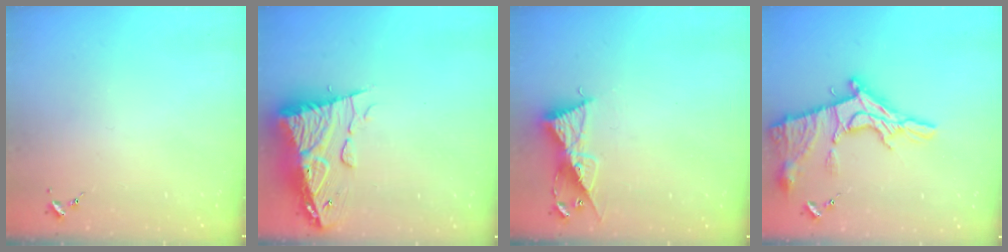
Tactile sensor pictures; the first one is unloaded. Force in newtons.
{"total": 13.2, "press": 13.1, "slide": 1.2}
{"total": 9.9, "press": 9.8, "slide": 0.6}
{"total": 18.7, "press": 18.6, "slide": 1.6}